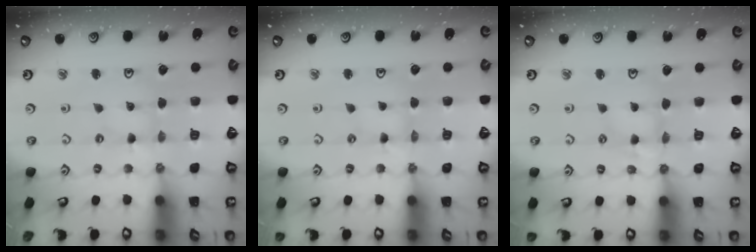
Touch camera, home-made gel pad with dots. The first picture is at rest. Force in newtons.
{"total": 0.0}
{"total": 3.5, "press": 3.5, "slide": 0.3}